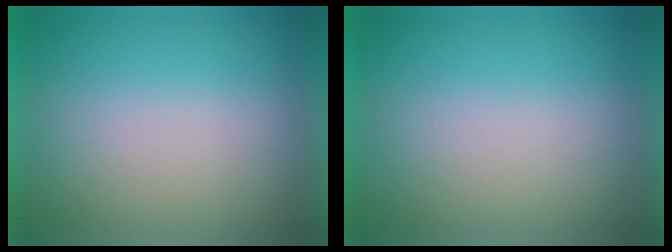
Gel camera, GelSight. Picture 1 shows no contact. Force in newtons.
{"total": 0.0}